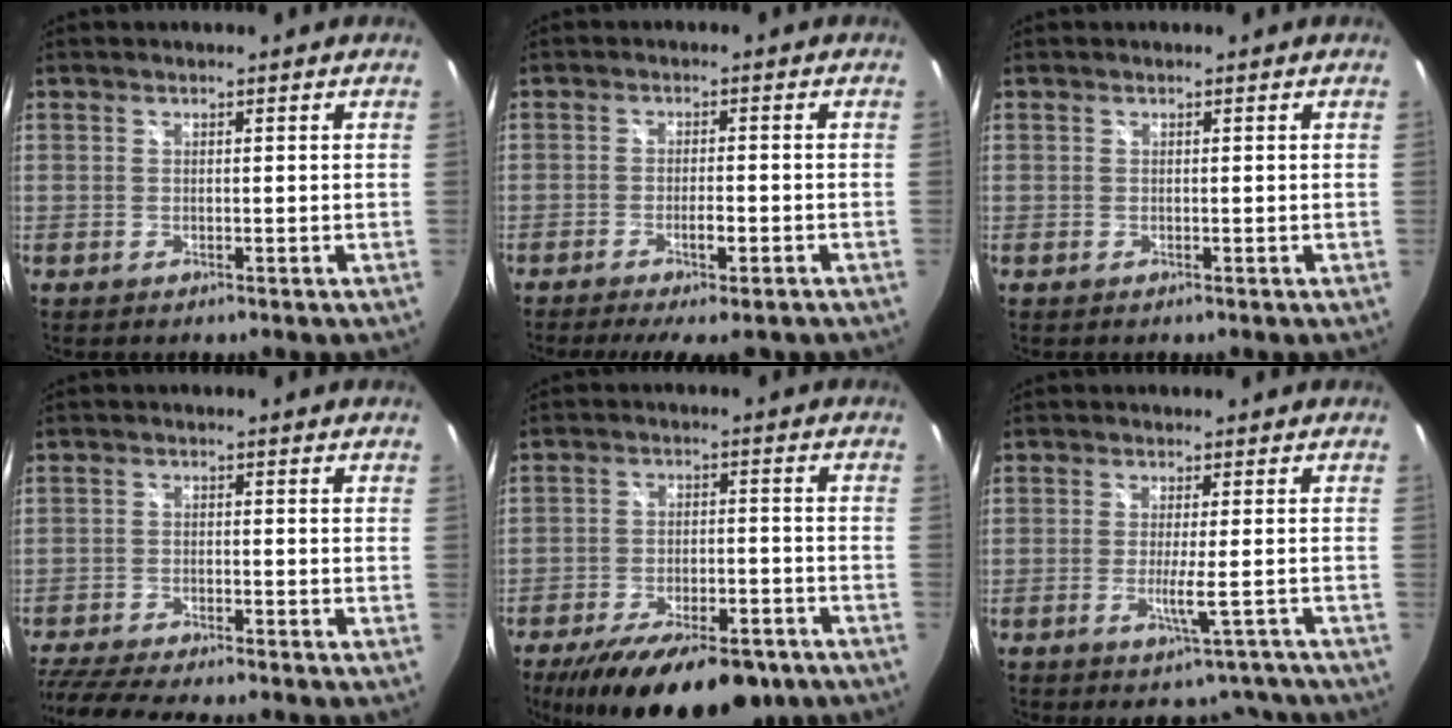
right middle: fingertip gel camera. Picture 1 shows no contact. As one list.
[{"total": 6.8, "force": [-4.6, 1.5, 4.8], "torque": [-0.101, -0.016, -0.070]}, {"total": 0.0}, {"total": 13.1, "force": [-11.5, 1.5, 6.1], "torque": [-0.140, -0.024, -0.189]}, {"total": 20.5, "force": [-14.8, 7.6, 12.0], "torque": [-0.216, -0.031, -0.207]}, {"total": 7.6, "force": [-6.4, 1.2, 4.0], "torque": [-0.049, -0.001, -0.080]}]